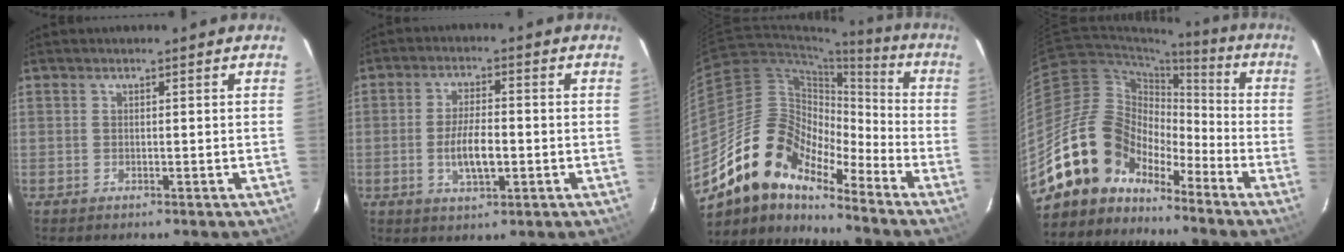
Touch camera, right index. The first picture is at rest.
{"total": 7.1, "force": [-1.6, 2.5, 6.4], "torque": [-0.128, -0.001, -0.026]}
{"total": 16.0, "force": [-12.5, 6.9, 7.2], "torque": [-0.130, 0.010, -0.242]}
{"total": 14.6, "force": [-10.9, 9.0, 3.6], "torque": [-0.080, 0.038, -0.202]}